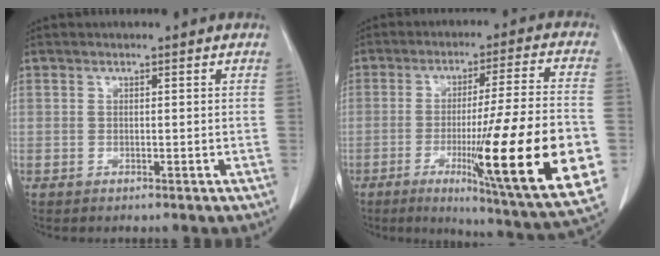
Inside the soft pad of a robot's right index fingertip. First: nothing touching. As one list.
[{"total": 23.8, "force": [-6.1, 0.1, 23.0], "torque": [-0.291, -0.040, -0.094]}]